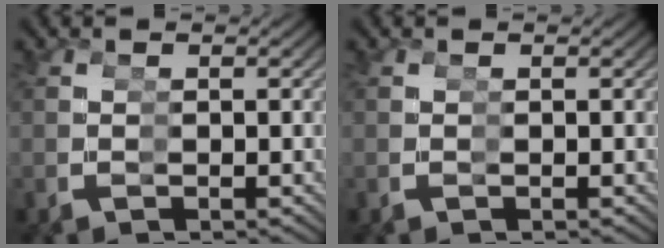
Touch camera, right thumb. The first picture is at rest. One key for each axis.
{"total": 0.0}